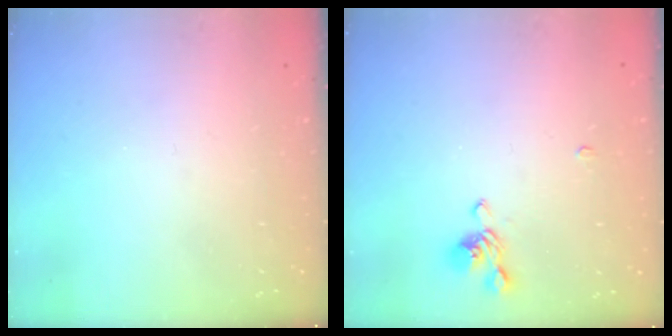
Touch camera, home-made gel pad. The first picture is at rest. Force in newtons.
{"total": 4.8, "press": 4.8, "slide": 0.2}